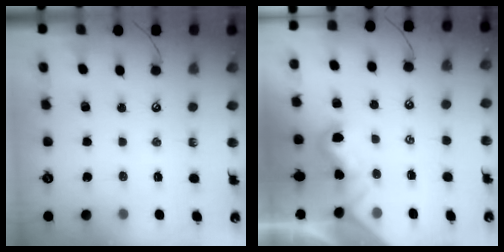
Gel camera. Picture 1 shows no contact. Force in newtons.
{"total": 0.9, "press": 0.8, "slide": 0.2}